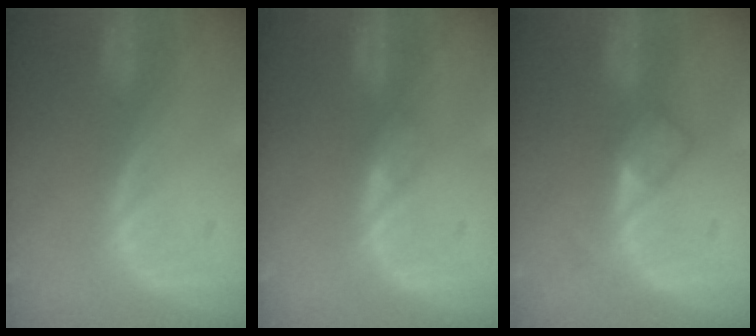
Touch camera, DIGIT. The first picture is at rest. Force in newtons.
{"total": 1.4, "press": 1.4, "slide": 0.1}
{"total": 3.1, "press": 3.1, "slide": 0.2}